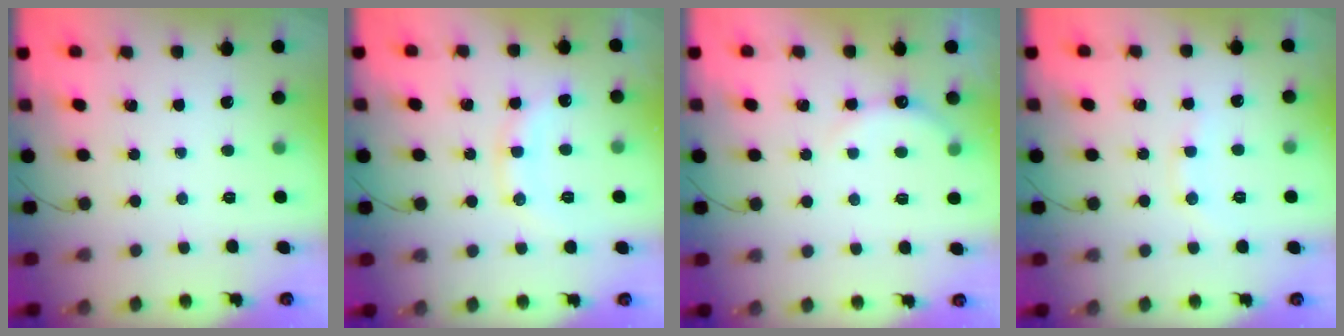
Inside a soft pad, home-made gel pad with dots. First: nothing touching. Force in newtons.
{"total": 10.6, "press": 10.6, "slide": 0.1}
{"total": 6.0, "press": 5.9, "slide": 1.1}
{"total": 7.7, "press": 7.6, "slide": 1.3}